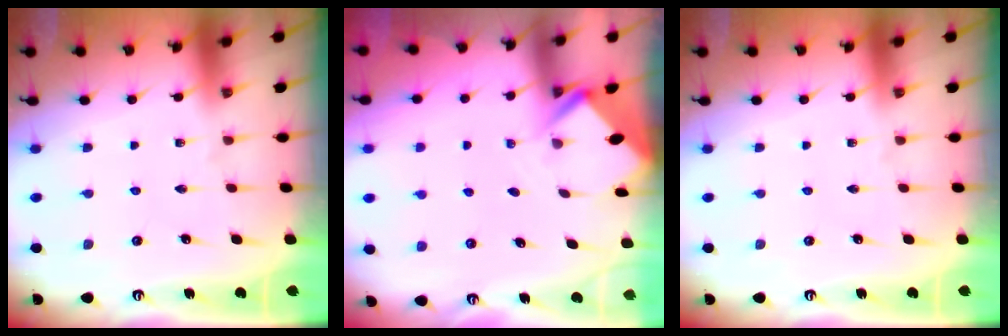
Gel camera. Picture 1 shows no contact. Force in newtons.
{"total": 2.0, "press": 2.0, "slide": 0.2}
{"total": 0.0}